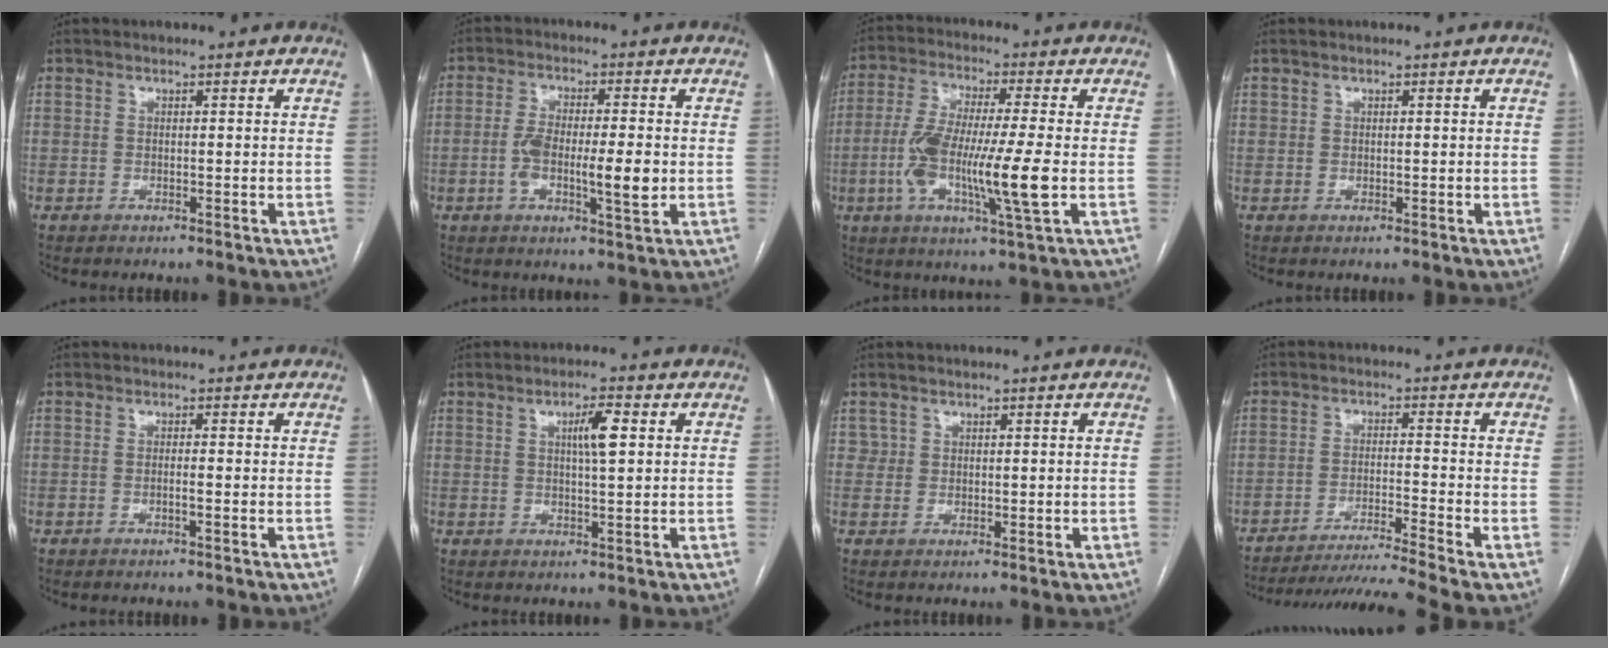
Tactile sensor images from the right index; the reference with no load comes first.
{"total": 8.5, "force": [-1.3, 1.9, 8.2], "torque": [-0.148, 0.002, -0.020]}
{"total": 14.1, "force": [-2.4, 1.2, 13.9], "torque": [-0.269, -0.010, -0.046]}
{"total": 0.6, "force": [0.4, 0.5, 0.0], "torque": [0.005, 0.001, 0.008]}
{"total": 0.9, "force": [-0.3, 0.0, 0.9], "torque": [-0.019, 0.002, -0.003]}
{"total": 4.4, "force": [1.3, 0.5, 4.2], "torque": [-0.073, 0.003, 0.022]}
{"total": 1.9, "force": [1.0, 1.6, 0.0], "torque": [0.013, -0.001, 0.013]}
{"total": 10.9, "force": [-9.5, -3.7, 3.9], "torque": [-0.050, -0.017, -0.159]}